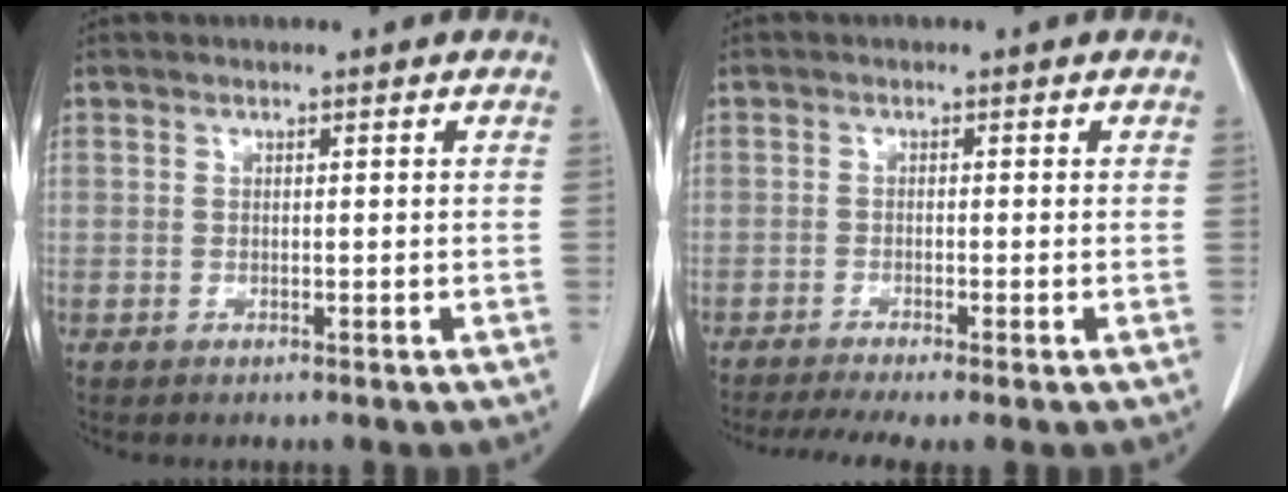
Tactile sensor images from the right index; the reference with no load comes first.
{"total": 5.7, "force": [-4.1, 0.6, 4.0], "torque": [-0.064, -0.010, -0.068]}